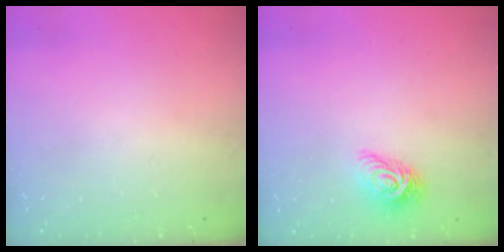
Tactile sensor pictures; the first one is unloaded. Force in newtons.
{"total": 7.7, "press": 7.6, "slide": 0.7}